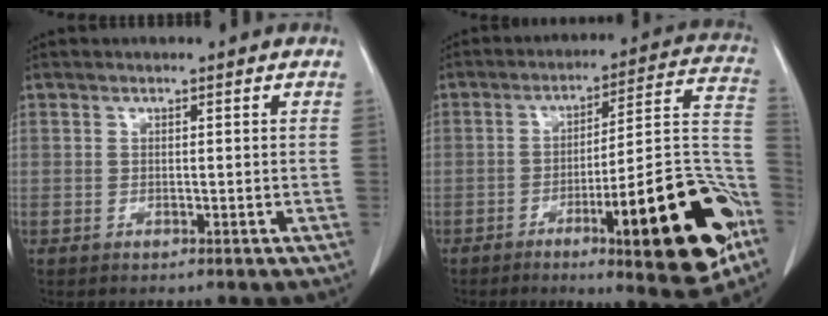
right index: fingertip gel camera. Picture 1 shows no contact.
{"total": 22.1, "force": [-9.4, 3.3, 19.7], "torque": [-0.198, 0.016, -0.126]}